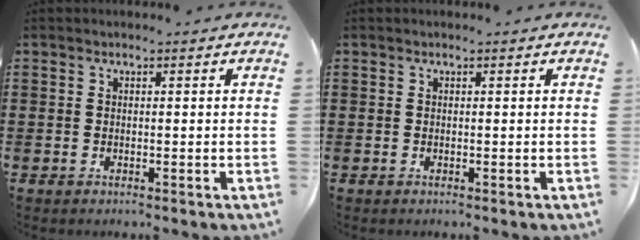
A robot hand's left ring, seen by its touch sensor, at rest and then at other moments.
{"total": 0.0}